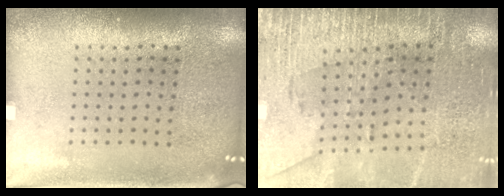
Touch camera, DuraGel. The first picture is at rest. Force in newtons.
{"total": 3.0, "press": 2.9, "slide": 0.6}